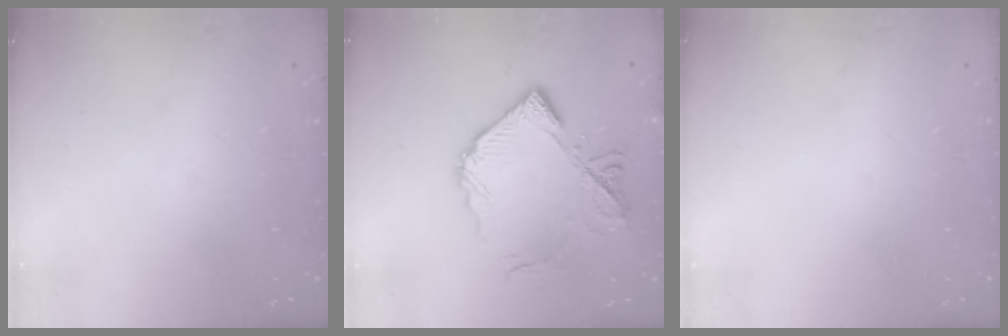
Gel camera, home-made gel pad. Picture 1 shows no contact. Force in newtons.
{"total": 15.1, "press": 14.9, "slide": 1.9}
{"total": 0.0}